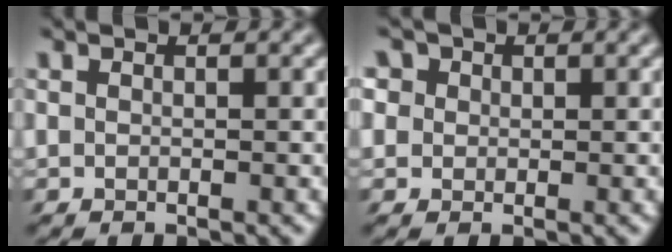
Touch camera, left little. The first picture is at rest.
{"total": 4.2, "force": [1.5, 3.6, 1.7], "torque": [-0.056, 0.021, 0.017]}